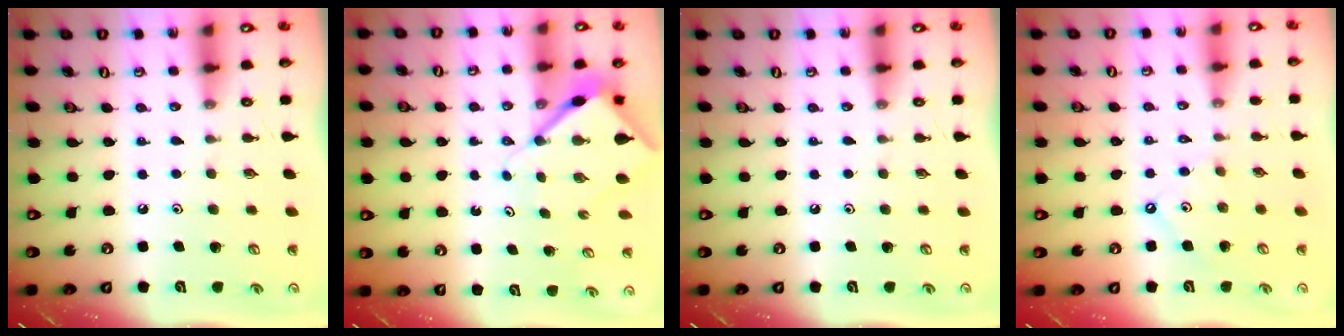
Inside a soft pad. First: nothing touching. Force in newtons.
{"total": 7.4, "press": 7.4, "slide": 0.7}
{"total": 0.0}
{"total": 3.1, "press": 3.1, "slide": 0.5}